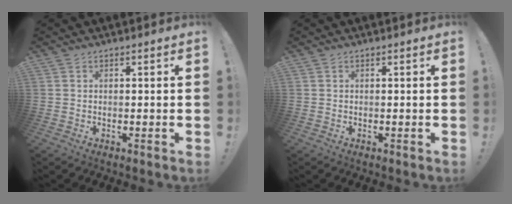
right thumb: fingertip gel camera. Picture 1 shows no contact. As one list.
[{"total": 0.0}]